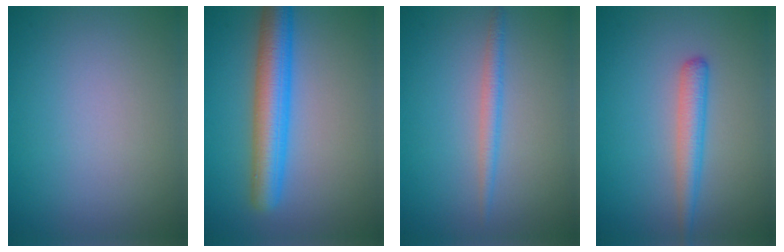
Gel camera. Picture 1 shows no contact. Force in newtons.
{"total": 5.8, "press": 5.8, "slide": 0.1}
{"total": 1.6, "press": 1.6, "slide": 0.1}
{"total": 2.5, "press": 2.5, "slide": 0.1}